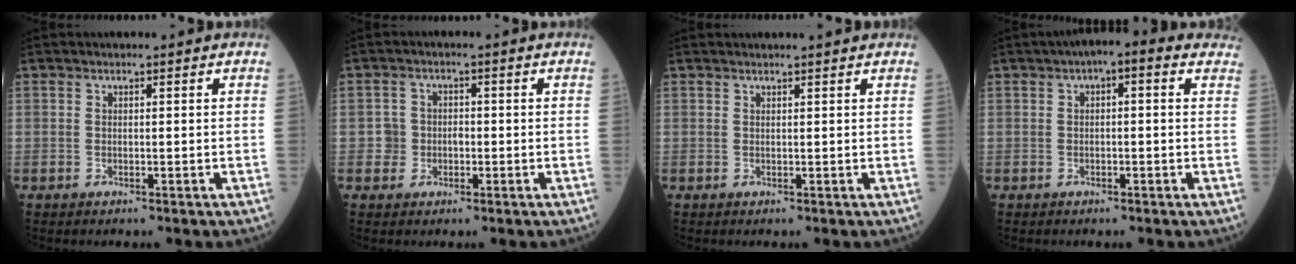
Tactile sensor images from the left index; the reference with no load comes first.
{"total": 2.9, "force": [-0.8, 2.7, 0.3], "torque": [0.004, 0.011, -0.016]}
{"total": 3.6, "force": [3.4, -0.1, 1.2], "torque": [-0.014, 0.022, 0.039]}
{"total": 5.2, "force": [2.5, 1.7, 4.3], "torque": [-0.053, 0.036, 0.022]}